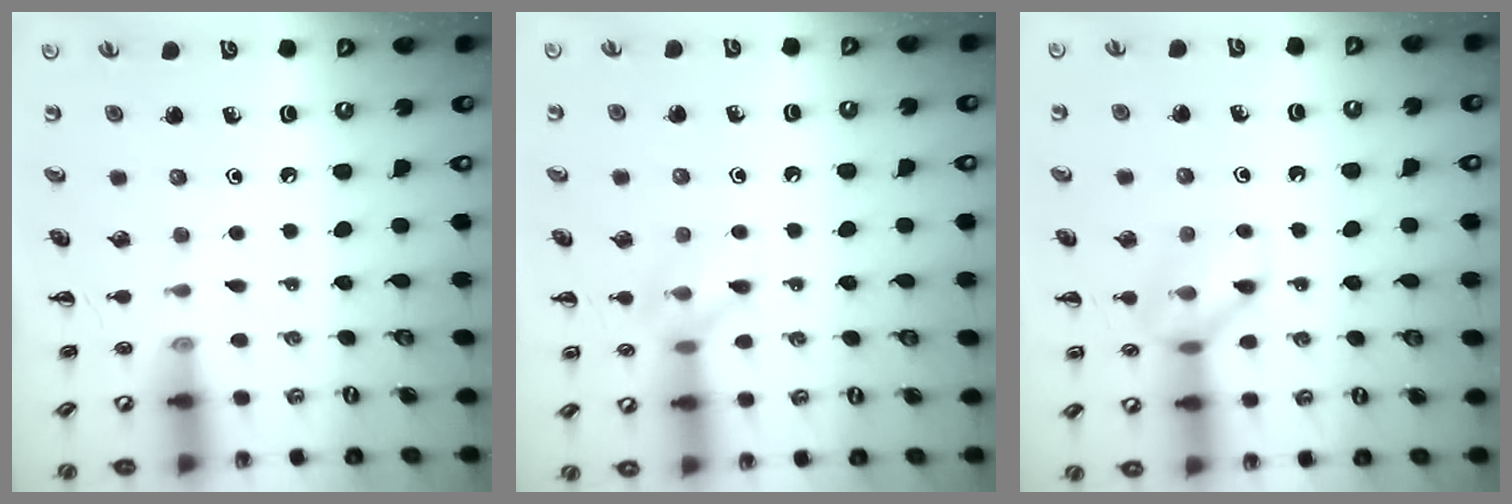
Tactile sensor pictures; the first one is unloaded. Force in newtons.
{"total": 7.5, "press": 7.5, "slide": 0.9}
{"total": 9.1, "press": 9.1, "slide": 0.4}